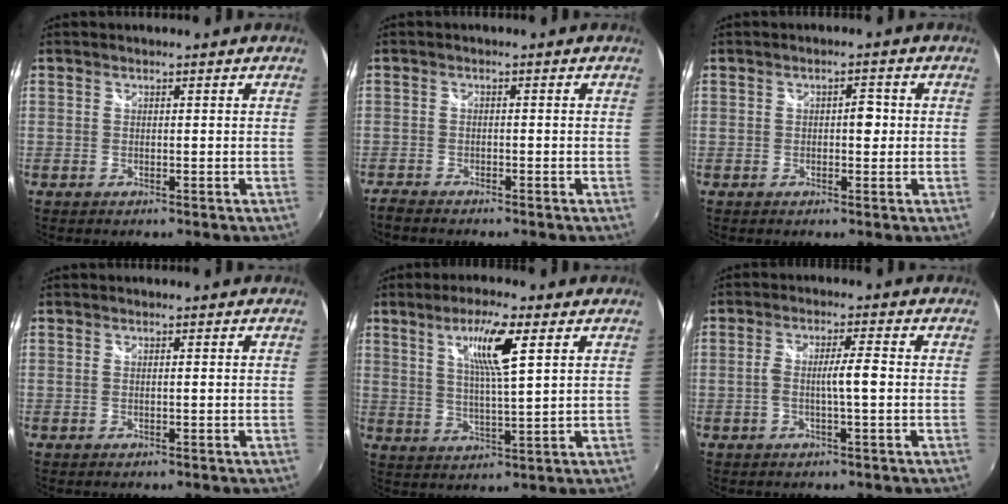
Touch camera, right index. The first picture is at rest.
{"total": 2.7, "force": [-2.6, 0.4, 0.6], "torque": [-0.025, -0.012, -0.051]}
{"total": 2.2, "force": [-0.1, 1.3, 1.8], "torque": [-0.026, 0.005, -0.002]}
{"total": 0.0}
{"total": 8.9, "force": [4.0, 0.8, 7.9], "torque": [-0.142, -0.001, 0.072]}
{"total": 4.3, "force": [-0.8, -0.1, 4.2], "torque": [-0.077, 0.002, -0.013]}